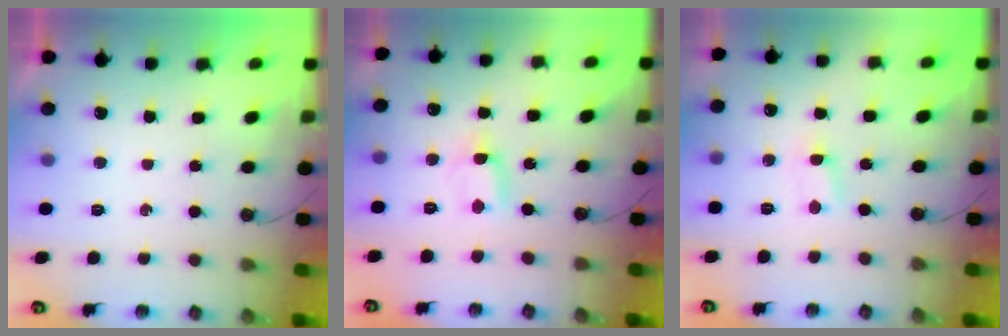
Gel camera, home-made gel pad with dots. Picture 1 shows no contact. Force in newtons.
{"total": 0.6, "press": 0.3, "slide": 0.6}
{"total": 1.3, "press": 1.3, "slide": 0.2}